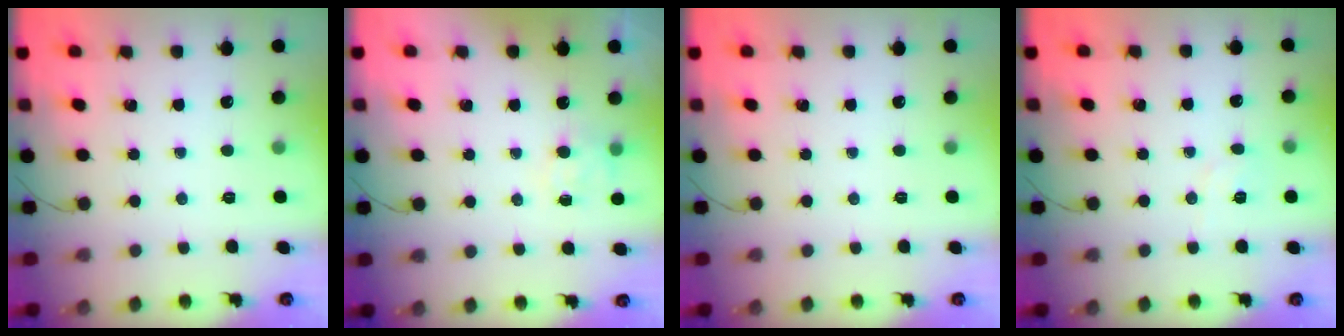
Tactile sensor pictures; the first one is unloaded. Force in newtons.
{"total": 5.9, "press": 5.8, "slide": 1.3}
{"total": 0.0}
{"total": 4.0, "press": 3.8, "slide": 1.4}